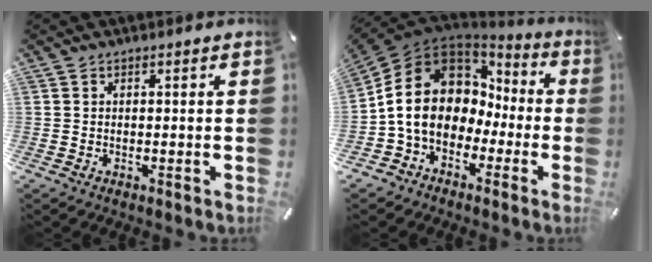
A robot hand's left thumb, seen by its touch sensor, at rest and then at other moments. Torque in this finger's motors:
{"motor_torque": [0.43, 3.21, 1.91, -0.86, 0.86]}